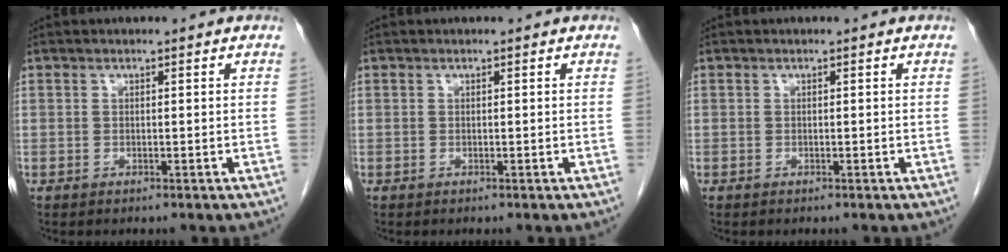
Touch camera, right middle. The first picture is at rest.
{"total": 0.0}
{"total": 0.0}